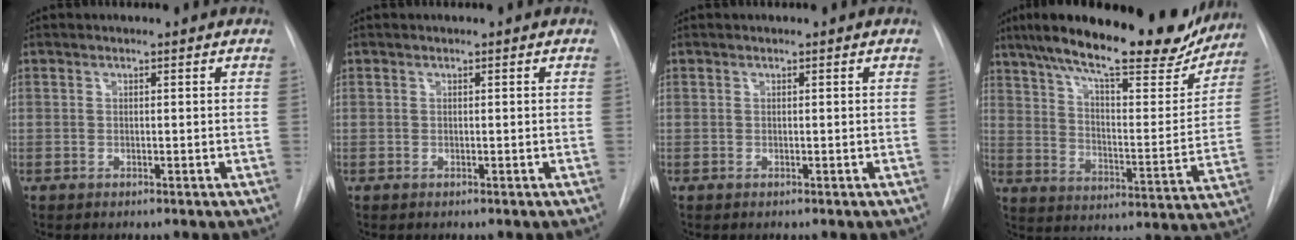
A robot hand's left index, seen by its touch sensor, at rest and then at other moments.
{"total": 0.0}
{"total": 0.0}
{"total": 26.9, "force": [21.5, 6.0, 14.9], "torque": [-0.236, -0.002, 0.297]}